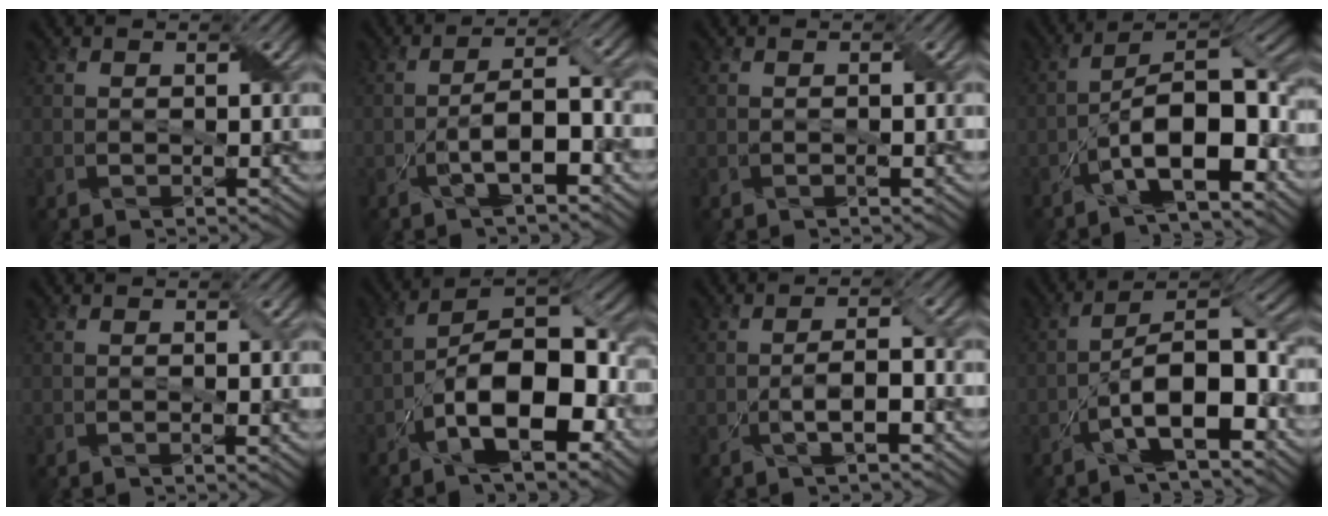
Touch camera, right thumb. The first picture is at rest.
{"total": 6.2, "force": [-2.5, 1.7, 5.4], "torque": [-0.096, 0.016, -0.048]}
{"total": 0.7, "force": [-0.3, 0.1, 0.7], "torque": [-0.014, 0.001, -0.003]}
{"total": 13.0, "force": [-5.8, 5.1, 10.4], "torque": [-0.174, -0.008, -0.107]}
{"total": 1.2, "force": [-0.4, 0.0, 1.1], "torque": [-0.021, 0.001, -0.007]}
{"total": 13.9, "force": [-5.5, 6.1, 11.2], "torque": [-0.179, -0.006, -0.108]}
{"total": 3.7, "force": [-1.5, 0.7, 3.3], "torque": [-0.062, 0.009, -0.031]}
{"total": 11.8, "force": [-5.3, 4.3, 9.6], "torque": [-0.166, -0.002, -0.095]}